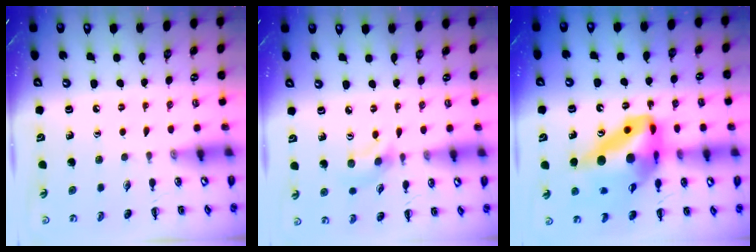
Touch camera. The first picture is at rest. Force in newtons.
{"total": 2.7, "press": 2.6, "slide": 0.8}
{"total": 18.9, "press": 18.0, "slide": 5.8}